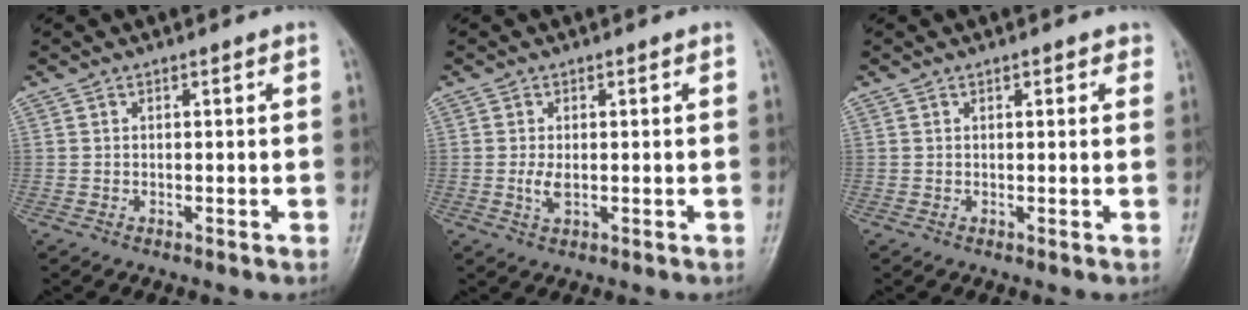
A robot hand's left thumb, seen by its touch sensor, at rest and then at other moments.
{"total": 2.6, "force": [-0.1, 1.3, 2.2], "torque": [-0.050, -0.005, -0.003]}
{"total": 1.8, "force": [1.1, 0.9, 1.1], "torque": [-0.003, -0.002, 0.010]}